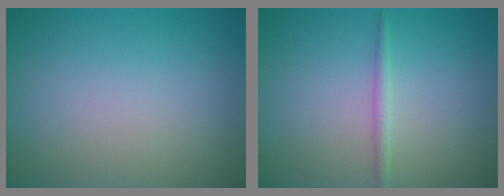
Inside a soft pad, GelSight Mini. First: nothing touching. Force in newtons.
{"total": 1.2, "press": 1.2, "slide": 0.0}